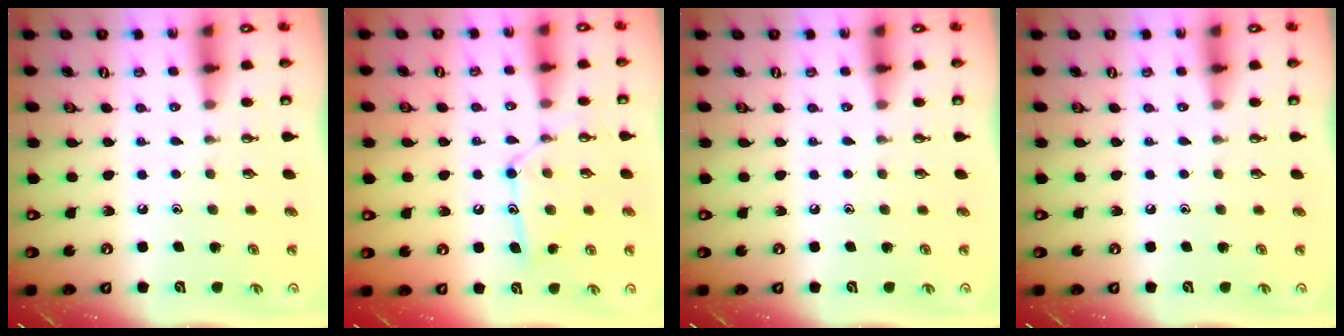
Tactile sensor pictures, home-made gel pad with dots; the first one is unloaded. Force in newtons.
{"total": 12.9, "press": 12.9, "slide": 1.0}
{"total": 0.0}
{"total": 0.0}